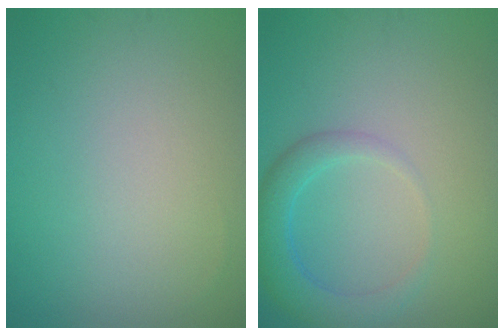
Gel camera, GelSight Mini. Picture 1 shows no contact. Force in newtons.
{"total": 3.3, "press": 3.3, "slide": 0.2}